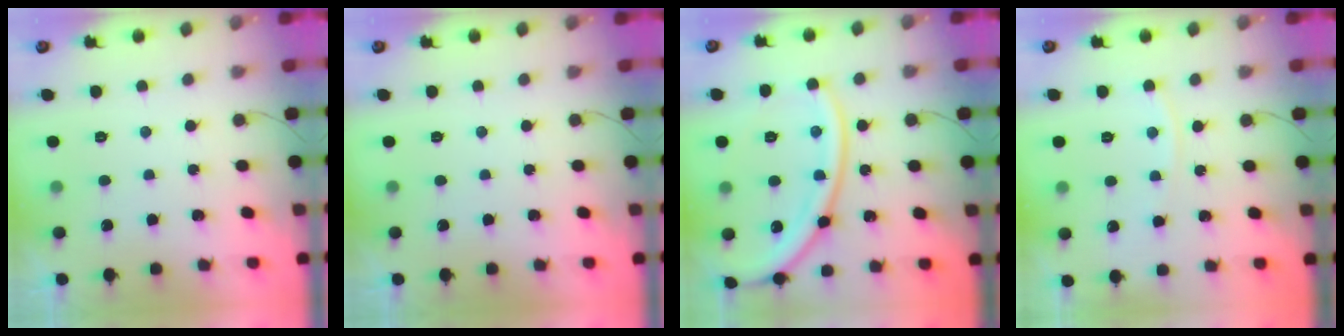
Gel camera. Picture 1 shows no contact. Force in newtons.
{"total": 0.0}
{"total": 18.4, "press": 18.3, "slide": 2.1}
{"total": 4.9, "press": 4.8, "slide": 0.7}